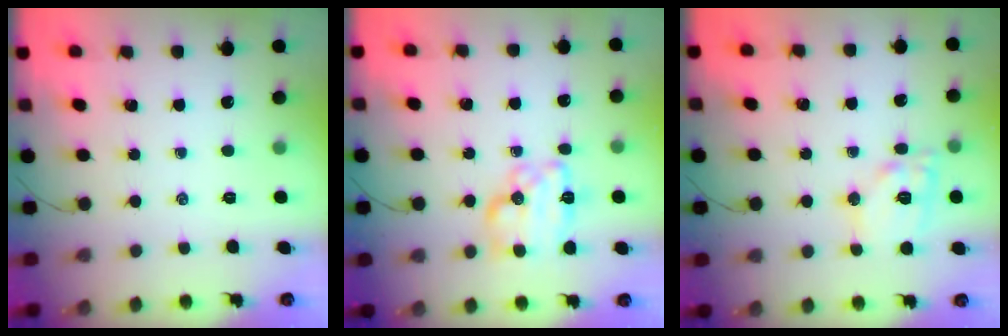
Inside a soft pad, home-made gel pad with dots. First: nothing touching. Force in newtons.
{"total": 11.3, "press": 11.3, "slide": 0.5}
{"total": 11.8, "press": 11.7, "slide": 1.5}